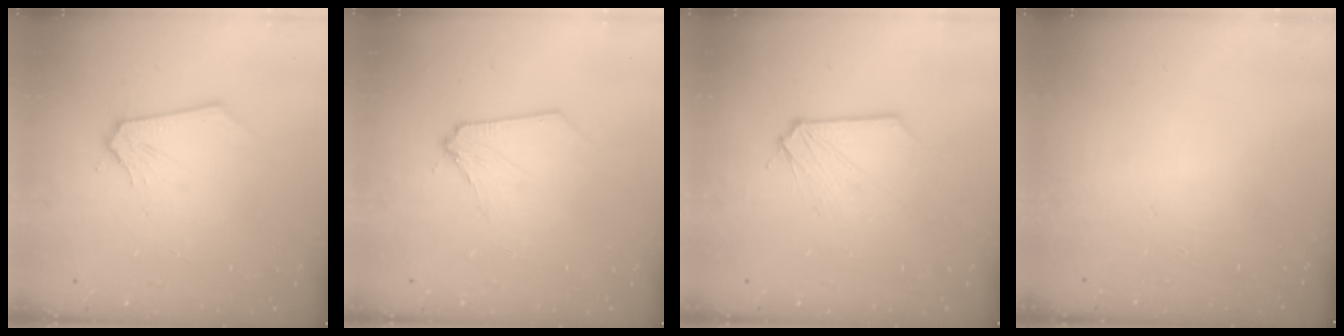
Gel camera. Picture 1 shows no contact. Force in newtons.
{"total": 1.5, "press": 1.4, "slide": 0.3}
{"total": 1.1, "press": 1.1, "slide": 0.1}
{"total": 0.0}